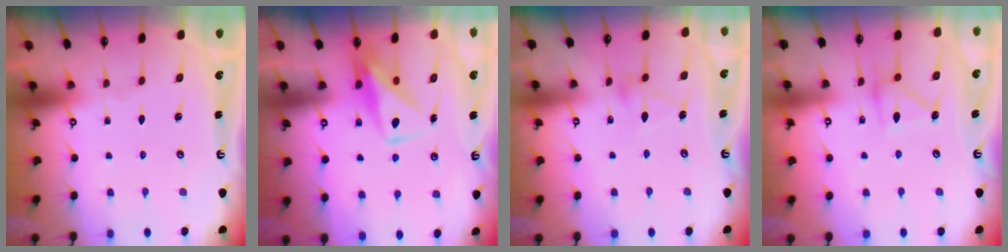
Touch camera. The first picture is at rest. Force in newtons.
{"total": 8.0, "press": 7.9, "slide": 0.9}
{"total": 5.1, "press": 5.1, "slide": 0.3}
{"total": 14.0, "press": 14.0, "slide": 0.7}